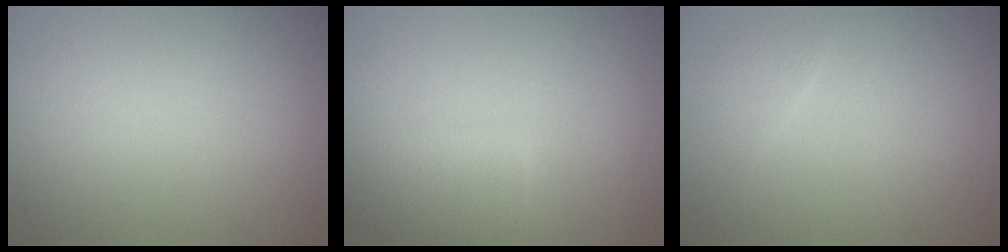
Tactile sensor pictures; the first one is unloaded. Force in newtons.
{"total": 2.8, "press": 2.8, "slide": 0.1}
{"total": 0.9, "press": 0.9, "slide": 0.0}